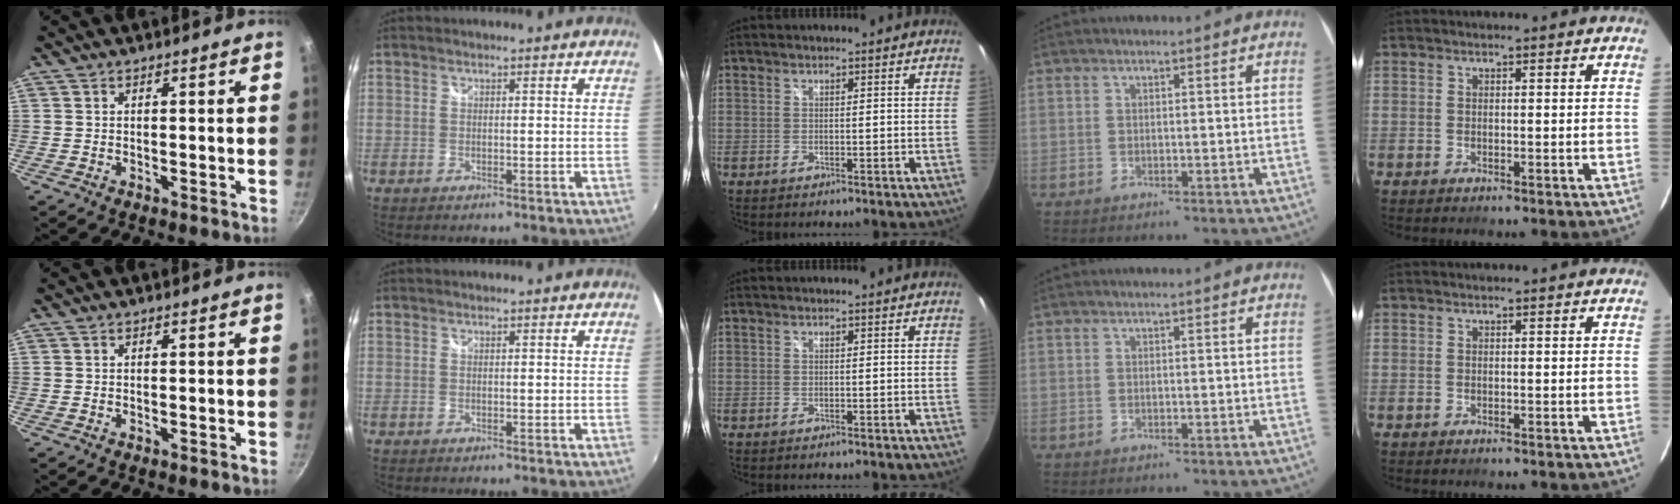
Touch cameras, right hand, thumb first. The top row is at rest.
{}